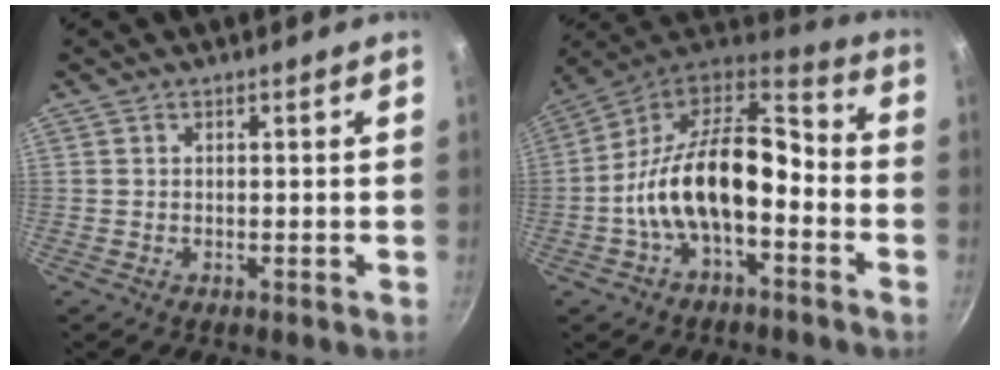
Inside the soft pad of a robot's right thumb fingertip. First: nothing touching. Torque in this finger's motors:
{"motor_torque": [2.34, 2.66, 1.41, -1.36, 0.53]}